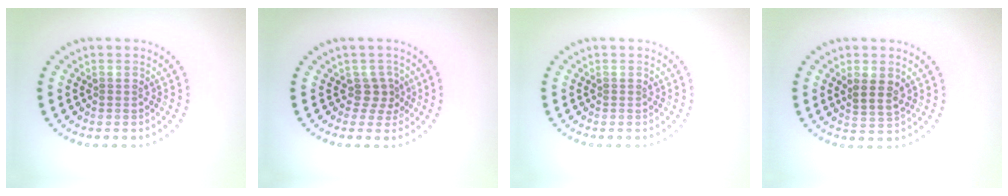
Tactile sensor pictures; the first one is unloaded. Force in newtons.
{"total": 2.0, "press": 1.3, "slide": 1.5}
{"total": 0.0}
{"total": 2.1, "press": 2.0, "slide": 0.7}